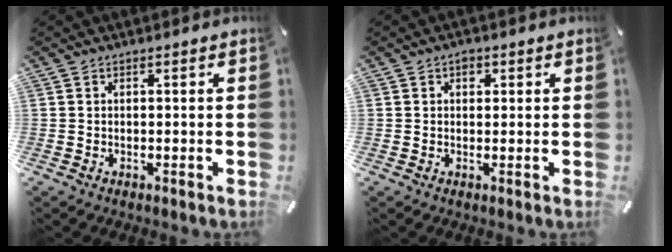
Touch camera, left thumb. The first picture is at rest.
{"total": 1.5, "force": [0.6, 1.2, 0.7], "torque": [-0.007, 0.003, 0.007]}